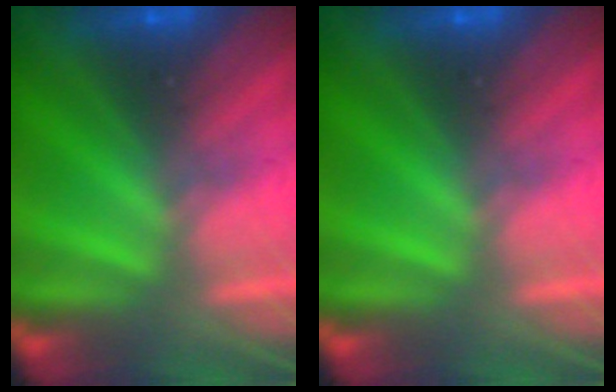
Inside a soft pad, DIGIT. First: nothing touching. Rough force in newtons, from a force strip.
{"total": 0.0}